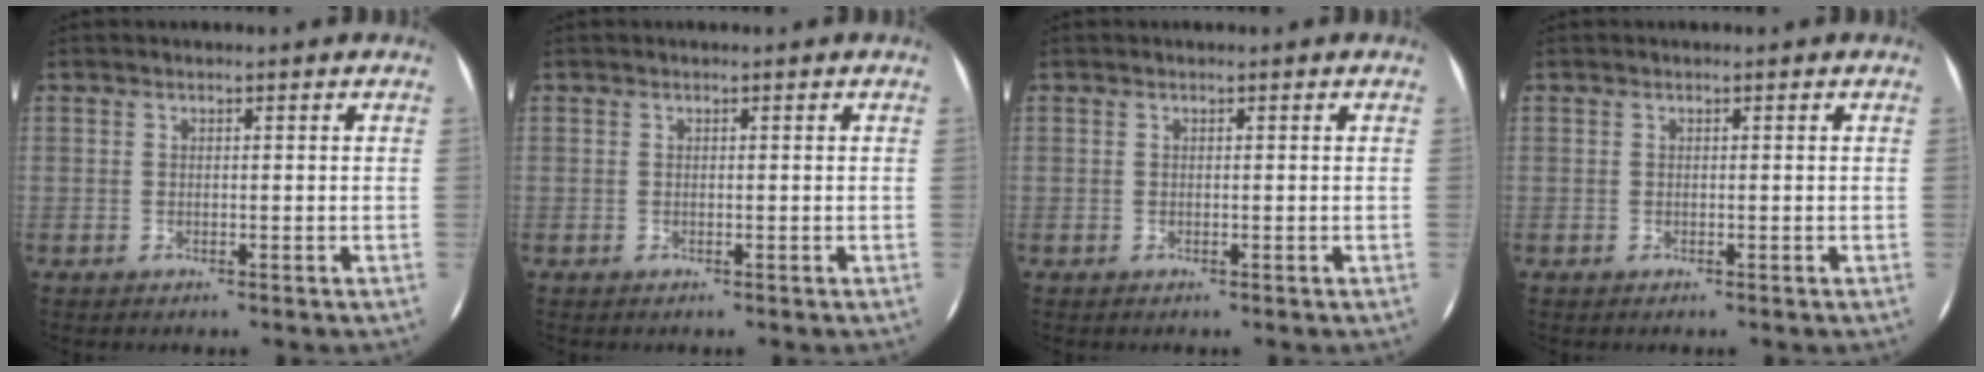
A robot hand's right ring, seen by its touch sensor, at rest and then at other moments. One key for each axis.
{"total": 0.0}
{"total": 0.0}
{"total": 0.0}